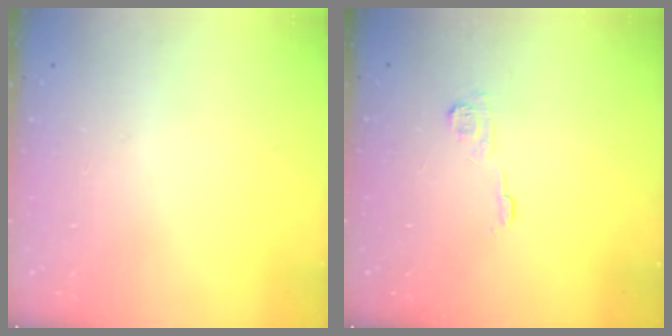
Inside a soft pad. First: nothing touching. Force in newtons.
{"total": 6.2, "press": 6.2, "slide": 0.7}